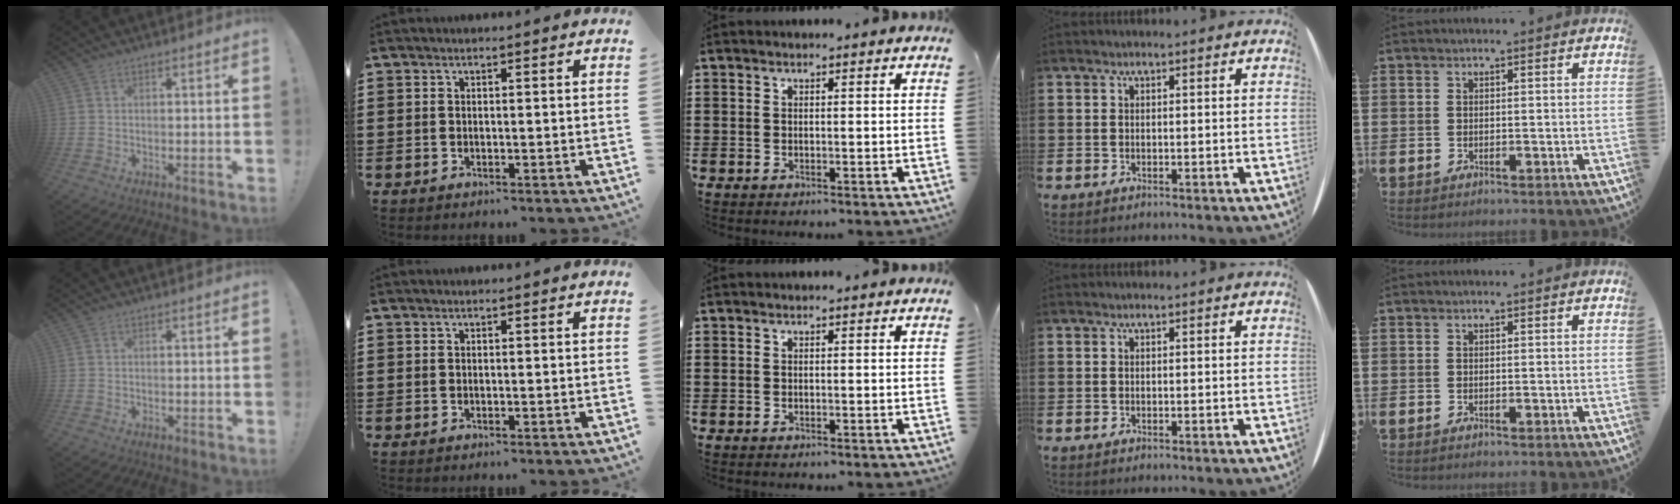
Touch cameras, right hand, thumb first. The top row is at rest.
{}